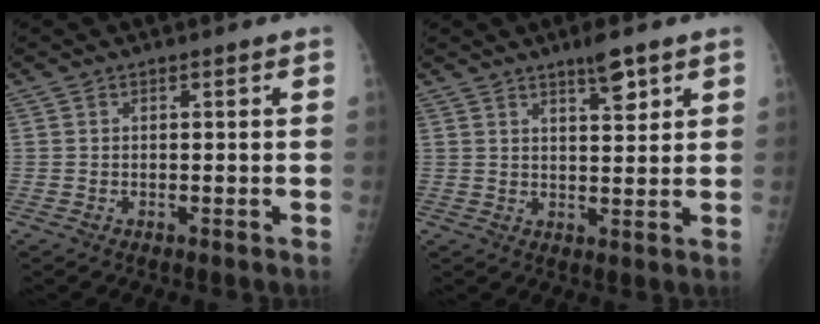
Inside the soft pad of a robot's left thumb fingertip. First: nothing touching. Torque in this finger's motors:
{"motor_torque": [0.00, 0.13, -0.06, -0.14, 0.02]}